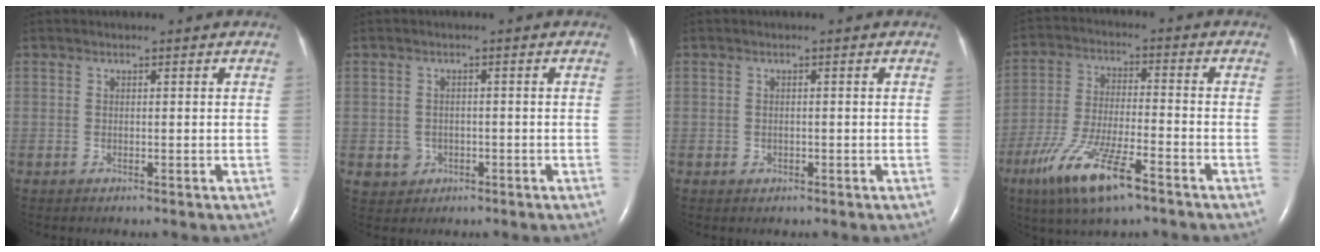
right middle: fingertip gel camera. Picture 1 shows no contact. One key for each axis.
{"total": 2.6, "fx": -0.7, "fy": 2.5, "fz": 0.4, "tx": -0.006, "ty": 0.007, "tz": -0.003}
{"total": 0.7, "fx": -0.2, "fy": 0.6, "fz": 0.2, "tx": -0.005, "ty": 0.001, "tz": -0.003}
{"total": 12.3, "fx": -7.3, "fy": 2.3, "fz": 9.5, "tx": -0.194, "ty": -0.021, "tz": -0.130}